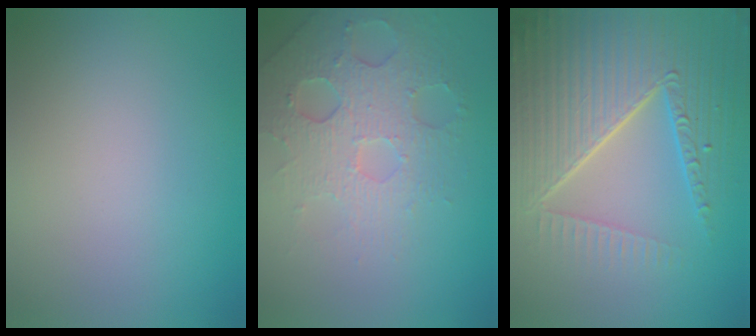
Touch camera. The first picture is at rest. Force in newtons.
{"total": 5.1, "press": 4.2, "slide": 2.9}
{"total": 8.8, "press": 6.1, "slide": 6.4}